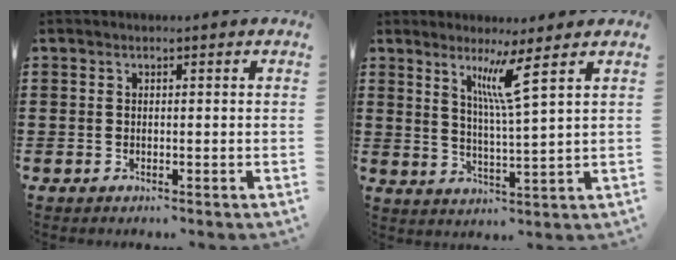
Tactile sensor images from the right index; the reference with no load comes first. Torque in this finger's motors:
{"motor_torque": [0.41, 0.37, 0.50, 0.06]}